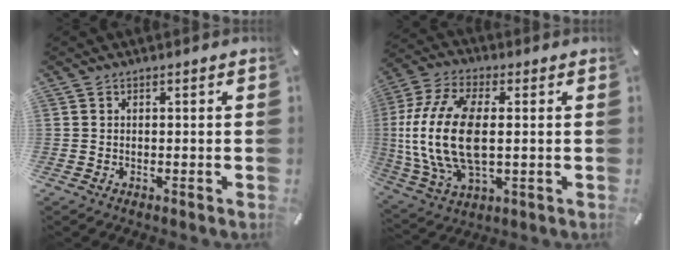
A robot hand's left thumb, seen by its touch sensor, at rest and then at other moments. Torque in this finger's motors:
{"motor_torque": [2.50, 2.51, 2.55, 0.22, 1.01]}